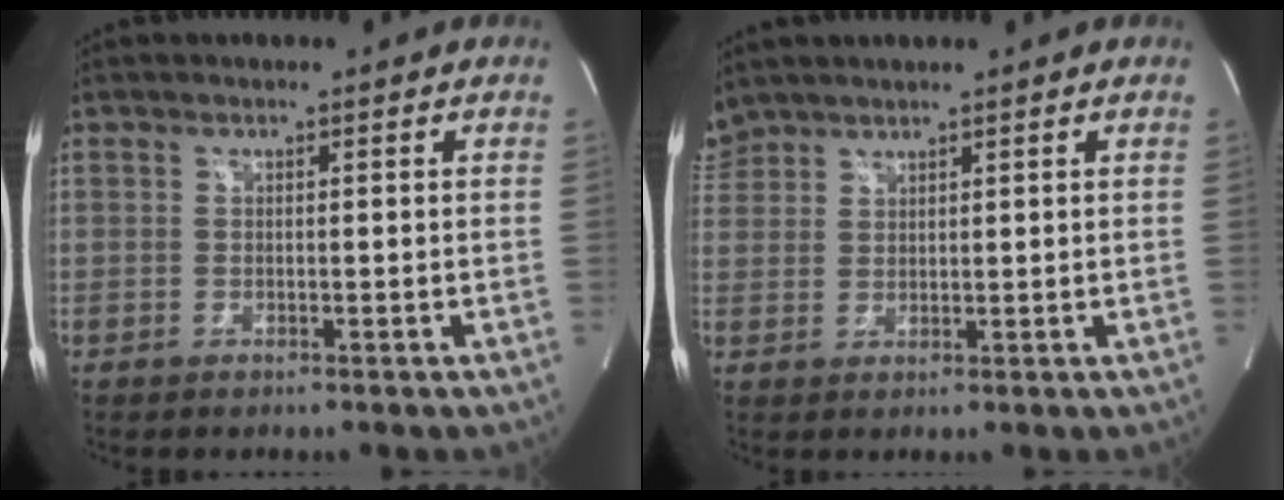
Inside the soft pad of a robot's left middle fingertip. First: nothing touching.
{"total": 3.4, "force": [3.3, 1.0, 0.1], "torque": [-0.009, 0.020, 0.070]}